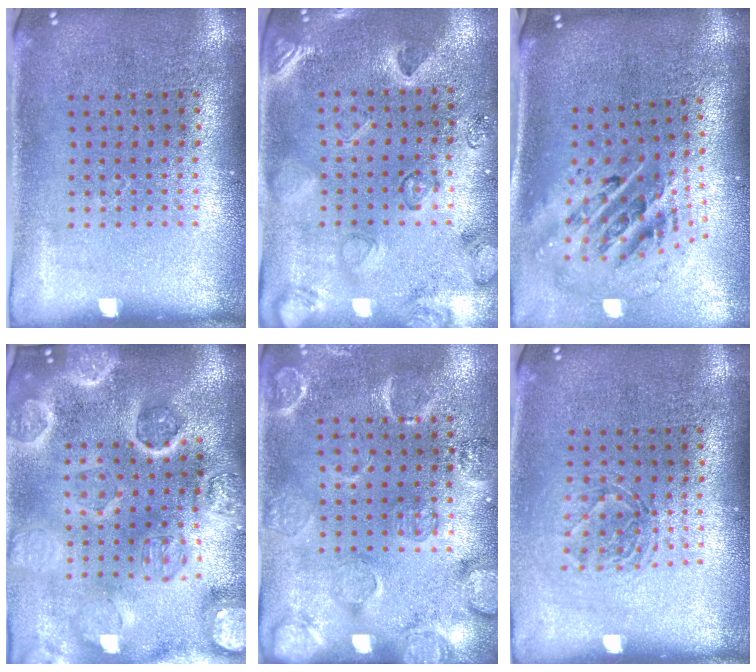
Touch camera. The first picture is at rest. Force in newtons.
{"total": 2.3, "press": 2.0, "slide": 1.1}
{"total": 2.6, "press": 1.8, "slide": 1.9}
{"total": 5.1, "press": 4.4, "slide": 2.6}
{"total": 2.6, "press": 2.0, "slide": 1.6}
{"total": 1.2, "press": 1.1, "slide": 0.6}